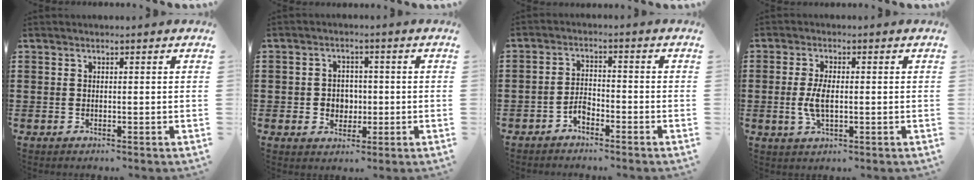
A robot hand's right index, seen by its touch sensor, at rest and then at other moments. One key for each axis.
{"total": 3.4, "fx": -0.4, "fy": 3.2, "fz": 1.1, "tx": -0.034, "ty": 0.009, "tz": -0.013}
{"total": 2.6, "fx": -2.0, "fy": 1.2, "fz": 1.0, "tx": -0.023, "ty": 0.006, "tz": -0.042}
{"total": 4.8, "fx": -0.4, "fy": 2.1, "fz": 4.3, "tx": -0.100, "ty": -0.004, "tz": -0.013}